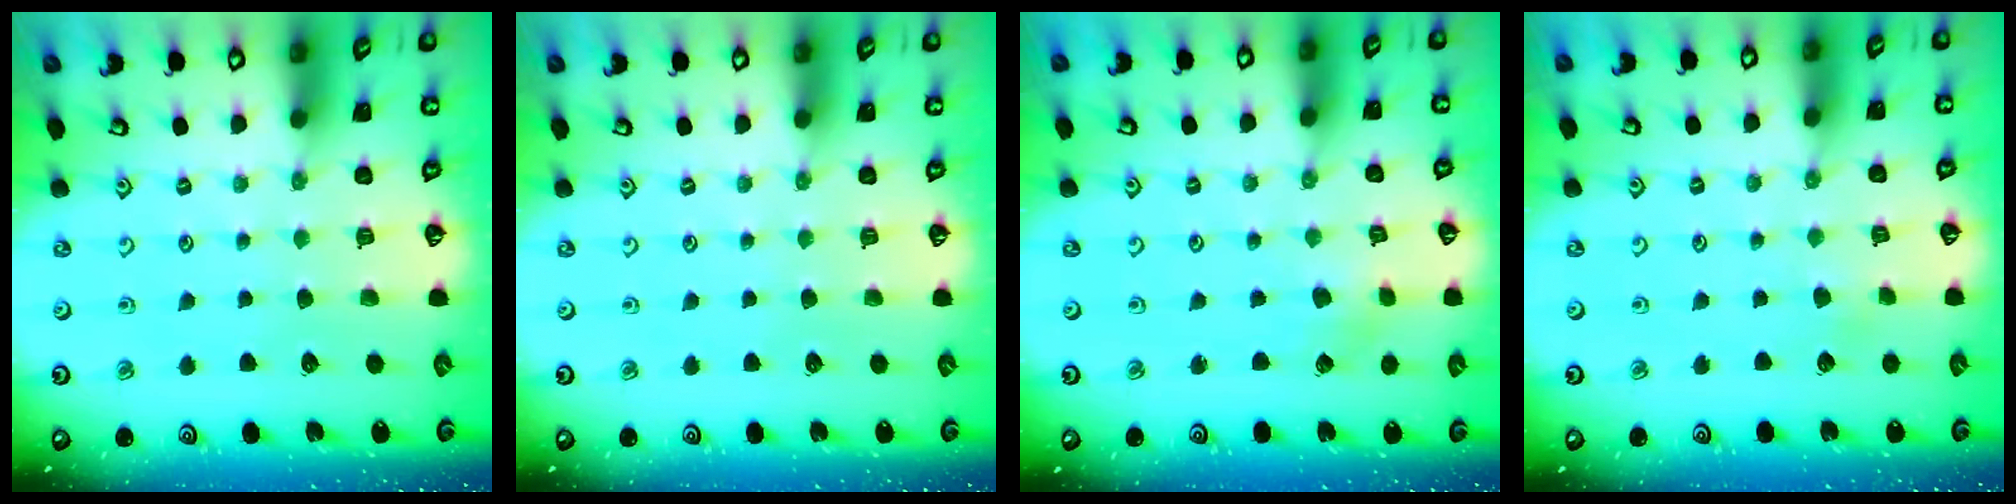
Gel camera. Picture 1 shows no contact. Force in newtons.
{"total": 0.0}
{"total": 1.7, "press": 1.7, "slide": 0.2}
{"total": 1.7, "press": 1.7, "slide": 0.1}